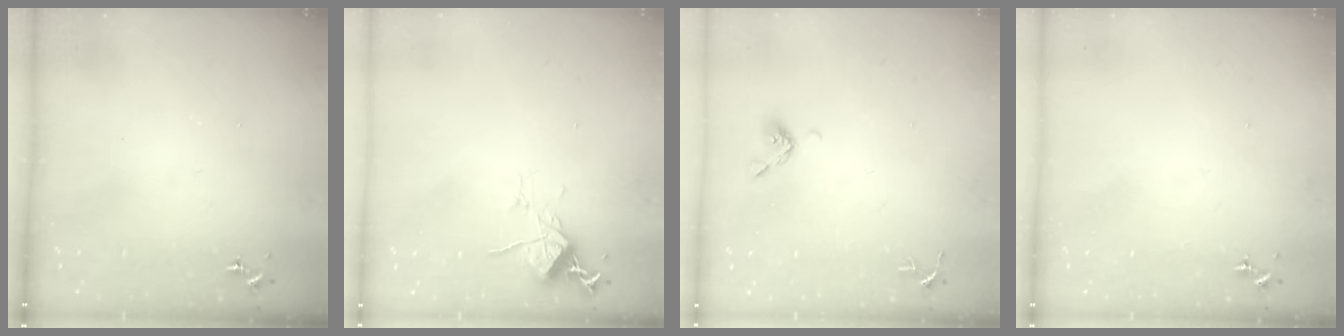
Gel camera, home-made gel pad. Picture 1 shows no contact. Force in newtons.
{"total": 8.8, "press": 8.7, "slide": 1.2}
{"total": 5.0, "press": 4.9, "slide": 0.8}
{"total": 0.0}